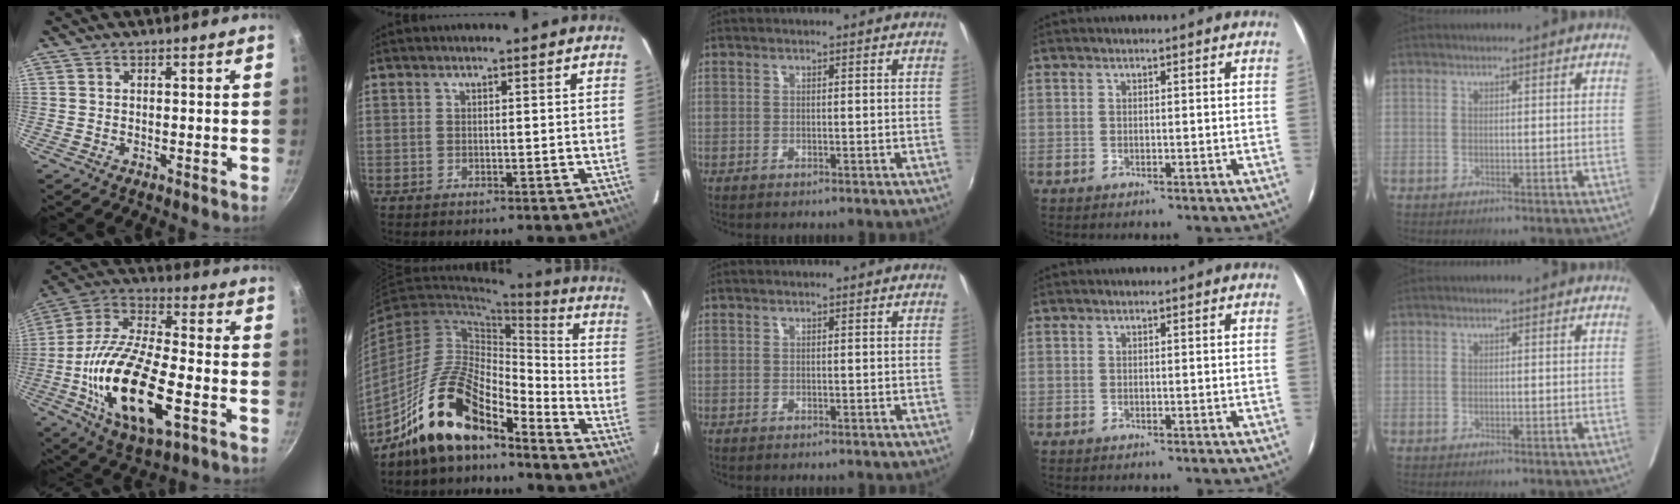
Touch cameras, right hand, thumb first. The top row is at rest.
{"thumb": {"total": 23.4, "force": [-6.2, 9.9, 20.3], "torque": [-0.384, 0.020, -0.122]}, "index": {"total": 15.9, "force": [-12.2, 5.3, 8.8], "torque": [-0.170, 0.020, -0.230]}}